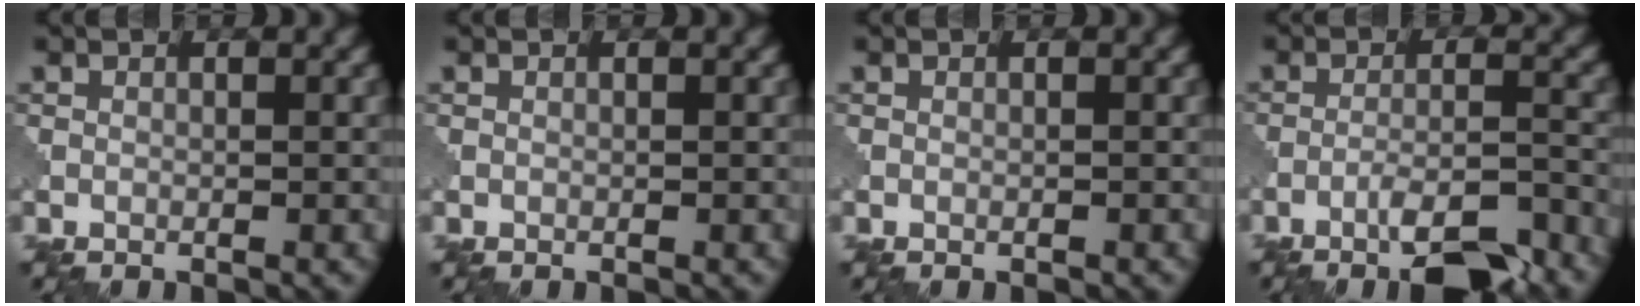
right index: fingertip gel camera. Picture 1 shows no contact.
{"total": 0.0}
{"total": 0.0}
{"total": 6.1, "force": [-4.2, 1.0, 4.4], "torque": [-0.069, 0.003, -0.070]}